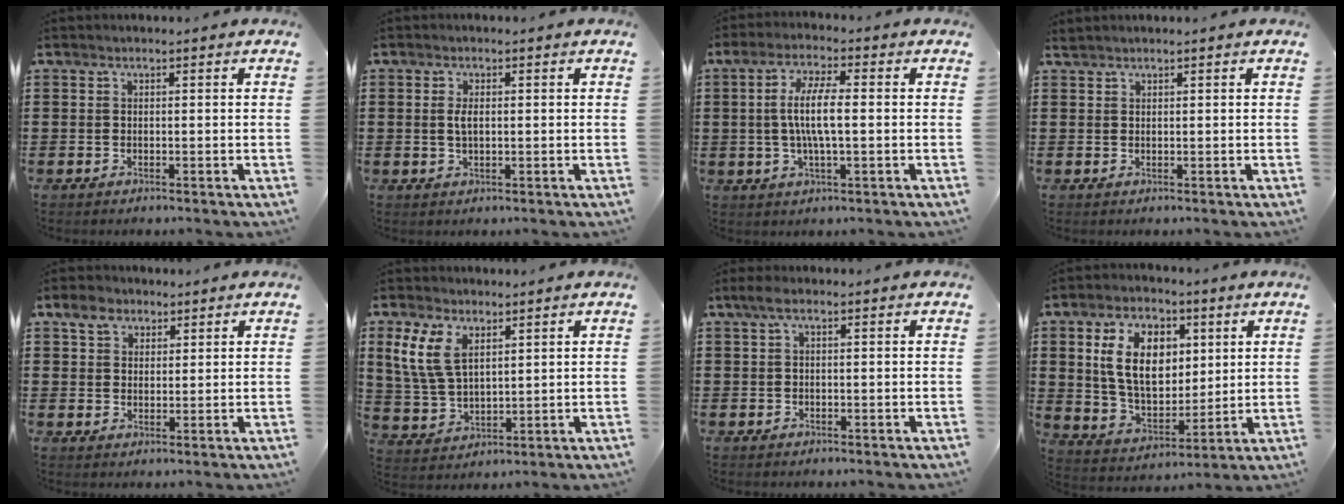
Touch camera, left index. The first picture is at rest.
{"total": 2.1, "force": [0.2, 0.9, 1.9], "torque": [-0.047, 0.001, 0.000]}
{"total": 7.2, "force": [-0.2, 1.8, 6.9], "torque": [-0.139, 0.001, -0.011]}
{"total": 0.6, "force": [0.6, 0.0, 0.1], "torque": [-0.003, -0.001, 0.012]}
{"total": 4.2, "force": [2.5, 3.1, 1.4], "torque": [-0.035, 0.011, 0.044]}
{"total": 7.6, "force": [3.6, 4.4, 5.0], "torque": [-0.127, 0.007, 0.064]}
{"total": 1.9, "force": [-0.2, 0.6, 1.8], "torque": [-0.033, 0.003, -0.005]}
{"total": 11.4, "force": [3.9, 7.3, 7.8], "torque": [-0.170, 0.012, 0.070]}